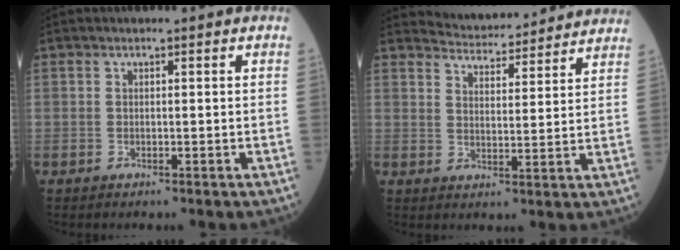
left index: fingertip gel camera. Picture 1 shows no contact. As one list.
[{"total": 11.3, "force": [11.1, 1.7, 1.4], "torque": [-0.019, 0.013, 0.144]}]